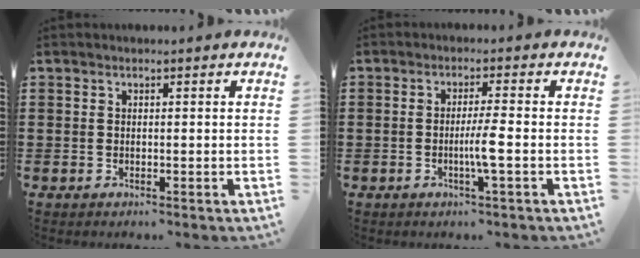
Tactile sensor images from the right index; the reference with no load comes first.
{"total": 3.8, "force": [-0.9, -0.4, 3.7], "torque": [-0.073, -0.011, -0.021]}